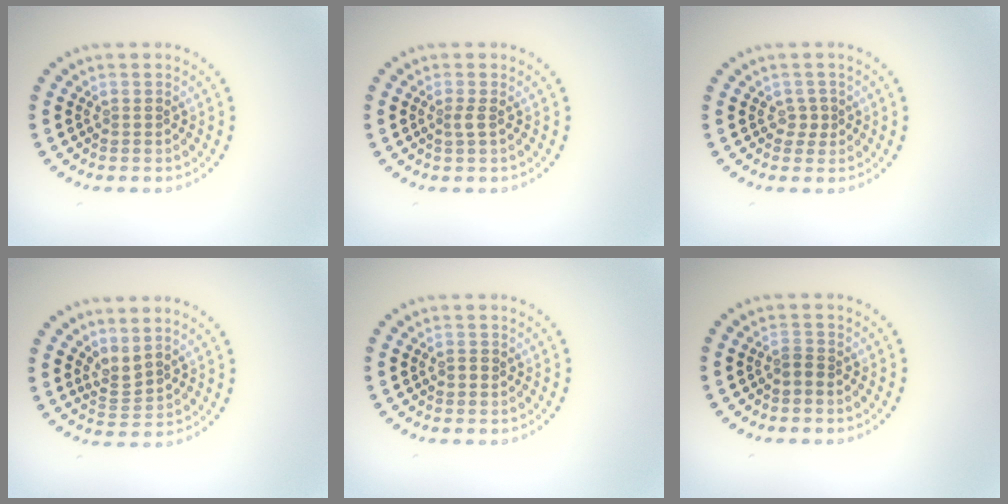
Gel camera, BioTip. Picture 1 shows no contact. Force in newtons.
{"total": 0.9, "press": 0.6, "slide": 0.7}
{"total": 1.2, "press": 0.9, "slide": 0.8}
{"total": 2.0, "press": 1.3, "slide": 1.5}
{"total": 0.9, "press": 0.9, "slide": 0.0}
{"total": 1.1, "press": 0.9, "slide": 0.7}